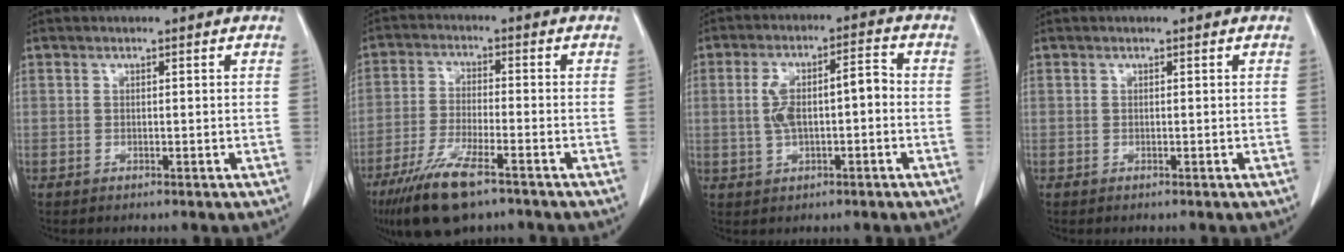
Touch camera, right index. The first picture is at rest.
{"total": 10.6, "force": [-7.1, 2.2, 7.5], "torque": [-0.148, -0.024, -0.125]}
{"total": 7.8, "force": [-0.4, 2.9, 7.2], "torque": [-0.144, 0.031, -0.004]}
{"total": 0.0}